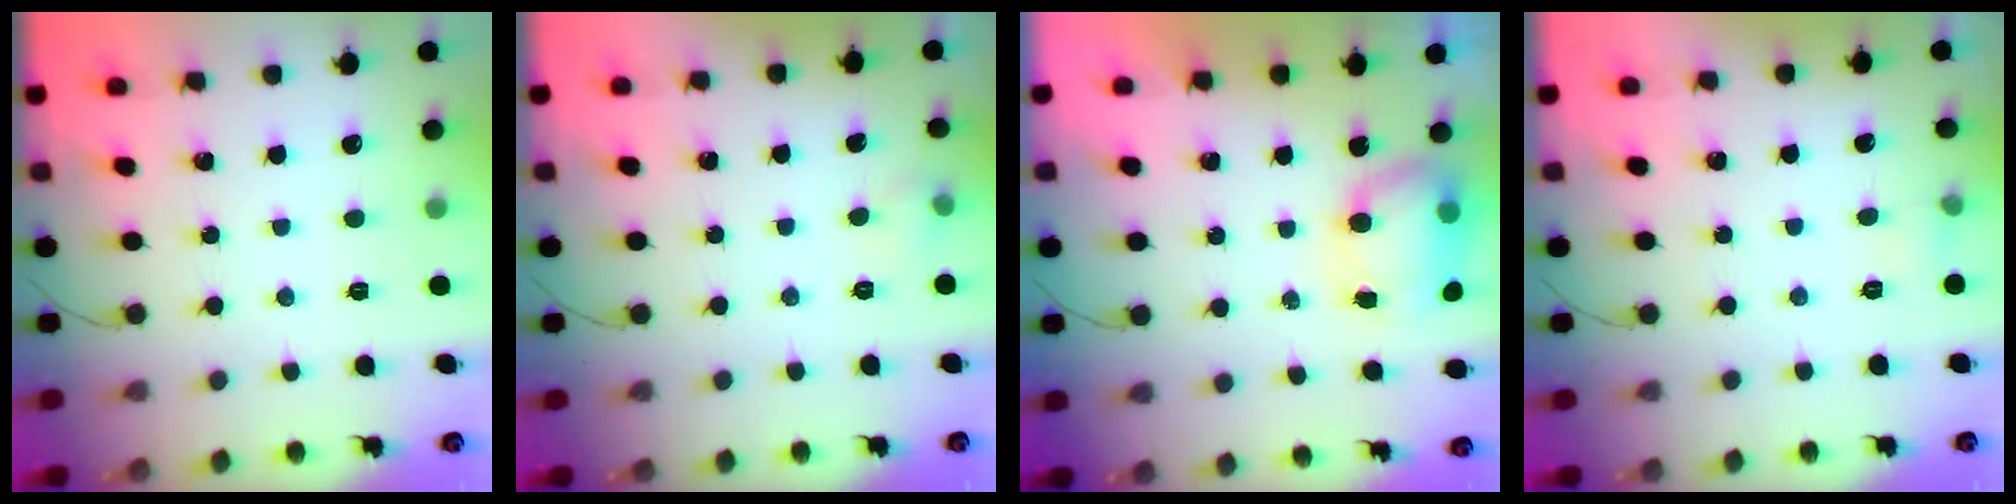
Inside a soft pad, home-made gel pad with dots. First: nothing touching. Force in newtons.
{"total": 3.9, "press": 3.5, "slide": 1.7}
{"total": 8.4, "press": 8.2, "slide": 1.7}
{"total": 4.4, "press": 3.7, "slide": 2.3}